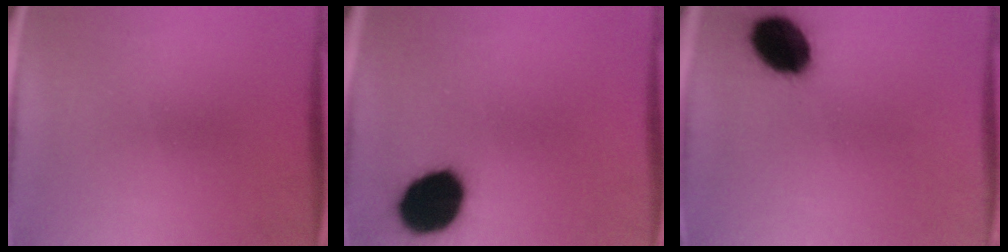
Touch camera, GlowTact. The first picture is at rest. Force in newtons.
{"total": 16.7}
{"total": 13.8}